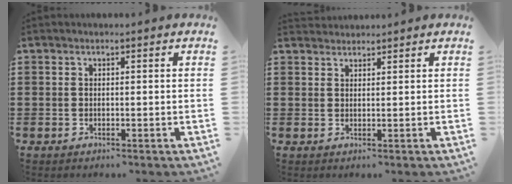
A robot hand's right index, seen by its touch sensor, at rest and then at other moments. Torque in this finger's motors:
{"motor_torque": [-0.18, 0.13, -0.02, -0.01]}